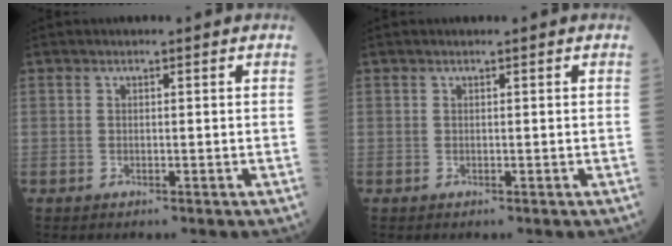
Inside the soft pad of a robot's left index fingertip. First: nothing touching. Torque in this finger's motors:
{"motor_torque": [-0.11, 0.15, 0.00, 0.00]}